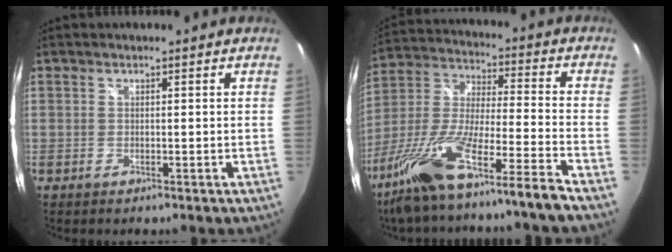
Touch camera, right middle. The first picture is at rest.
{"total": 18.1, "force": [-13.4, -0.7, 12.1], "torque": [-0.233, -0.030, -0.249]}